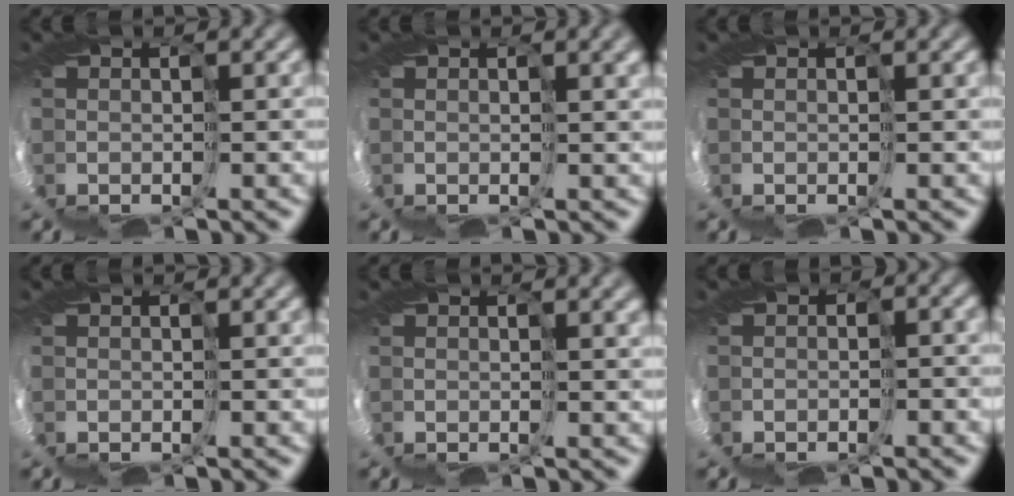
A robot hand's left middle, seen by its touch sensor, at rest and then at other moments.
{"total": 2.8, "force": [1.6, 0.6, 2.3], "torque": [-0.035, 0.005, 0.026]}
{"total": 0.8, "force": [0.7, -0.4, 0.1], "torque": [-0.001, 0.000, 0.009]}
{"total": 0.0}
{"total": 1.9, "force": [1.5, 0.0, 1.2], "torque": [-0.017, 0.004, 0.019]}
{"total": 2.6, "force": [-1.6, 1.5, 1.4], "torque": [-0.015, 0.003, -0.014]}